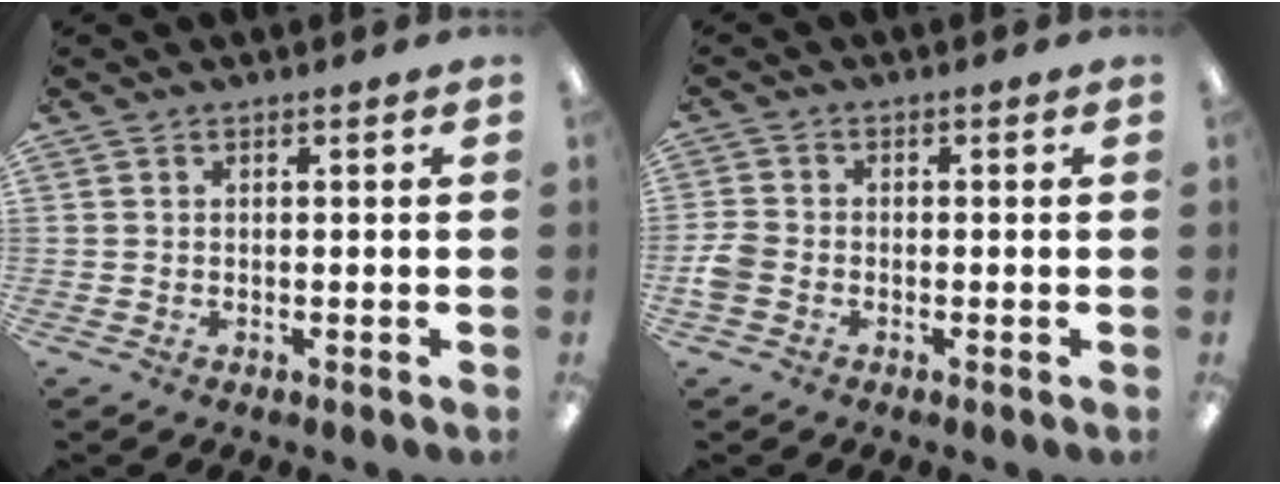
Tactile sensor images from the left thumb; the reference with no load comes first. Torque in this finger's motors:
{"motor_torque": [-0.13, 0.19, 0.08, -0.05, 0.01]}